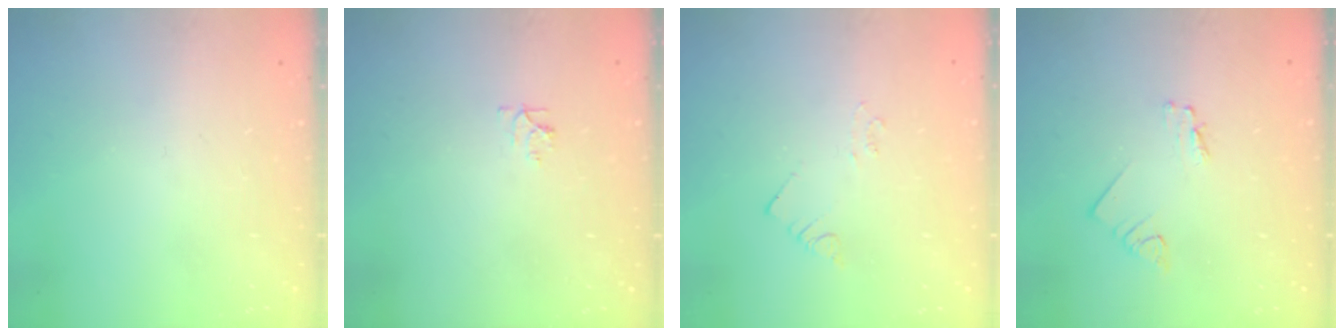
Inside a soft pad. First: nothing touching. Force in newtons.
{"total": 4.6, "press": 4.6, "slide": 0.7}
{"total": 2.1, "press": 2.1, "slide": 0.3}
{"total": 1.8, "press": 1.7, "slide": 0.2}